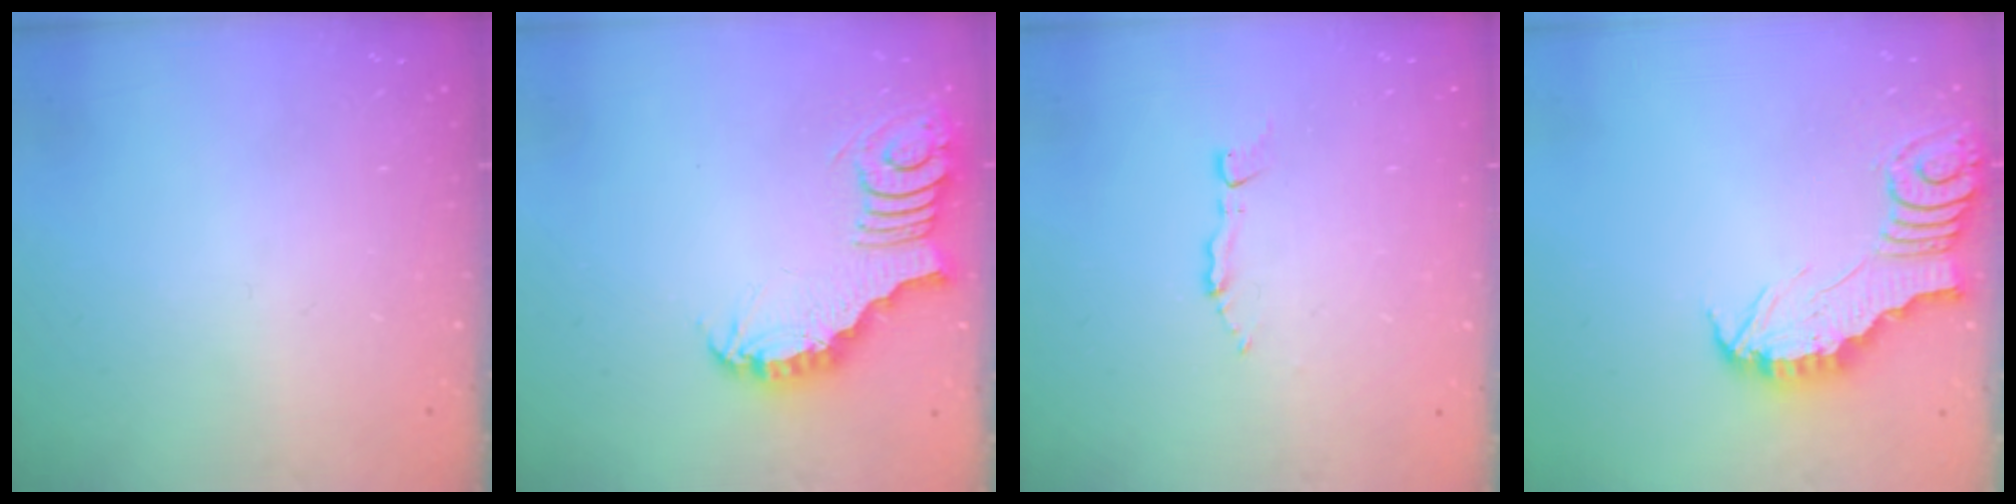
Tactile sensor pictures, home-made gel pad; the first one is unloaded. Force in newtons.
{"total": 3.7, "press": 3.6, "slide": 0.6}
{"total": 2.8, "press": 2.8, "slide": 0.4}
{"total": 2.6, "press": 2.6, "slide": 0.2}